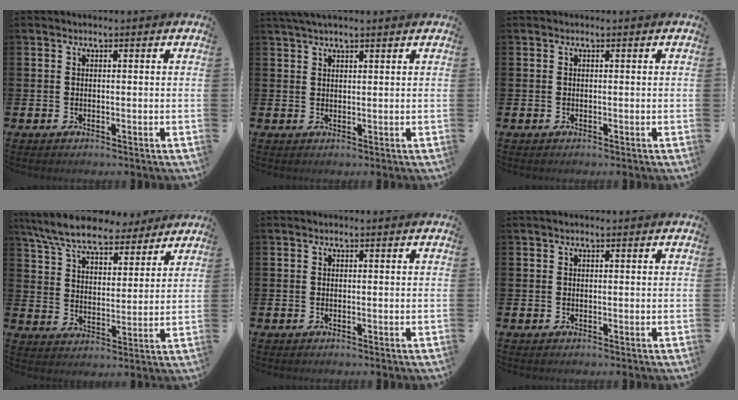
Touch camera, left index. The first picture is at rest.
{"total": 2.4, "force": [2.0, 0.4, 1.1], "torque": [-0.024, 0.002, 0.037]}
{"total": 0.0}
{"total": 8.4, "force": [7.7, 2.1, 2.8], "torque": [-0.088, -0.038, 0.137]}
{"total": 0.0}
{"total": 0.0}